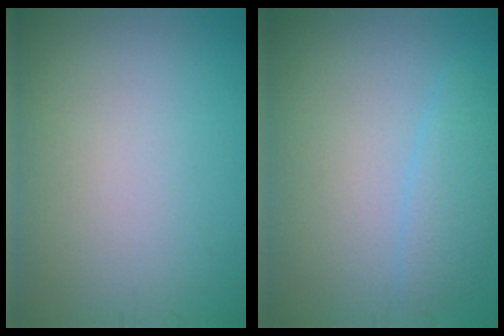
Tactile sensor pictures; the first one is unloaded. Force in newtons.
{"total": 2.2, "press": 2.2, "slide": 0.1}